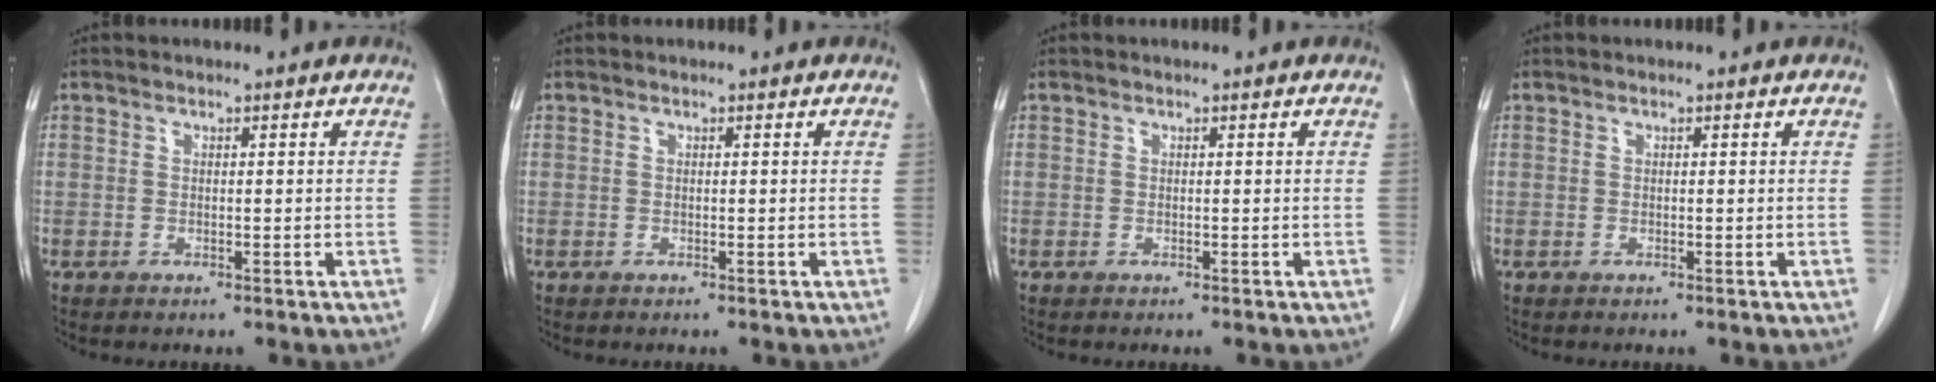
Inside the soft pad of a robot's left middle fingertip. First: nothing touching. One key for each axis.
{"total": 0.0}
{"total": 0.0}
{"total": 0.0}